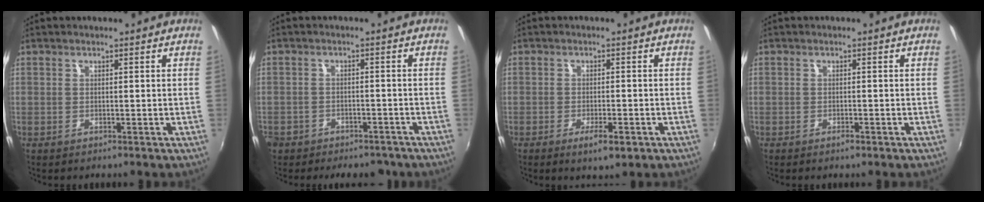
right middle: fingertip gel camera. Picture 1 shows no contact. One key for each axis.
{"total": 8.9, "fx": -6.4, "fy": 5.4, "fz": 3.0, "tx": -0.088, "ty": 0.002, "tz": -0.086}
{"total": 4.1, "fx": -2.1, "fy": 1.1, "fz": 3.3, "tx": -0.067, "ty": -0.009, "tz": -0.032}
{"total": 0.8, "fx": -0.6, "fy": 0.2, "fz": 0.5, "tx": -0.008, "ty": 0.000, "tz": -0.010}